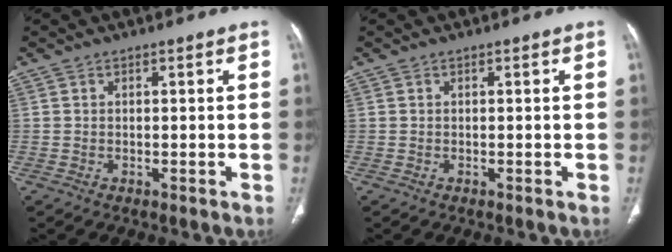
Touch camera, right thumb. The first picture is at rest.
{"total": 0.0}